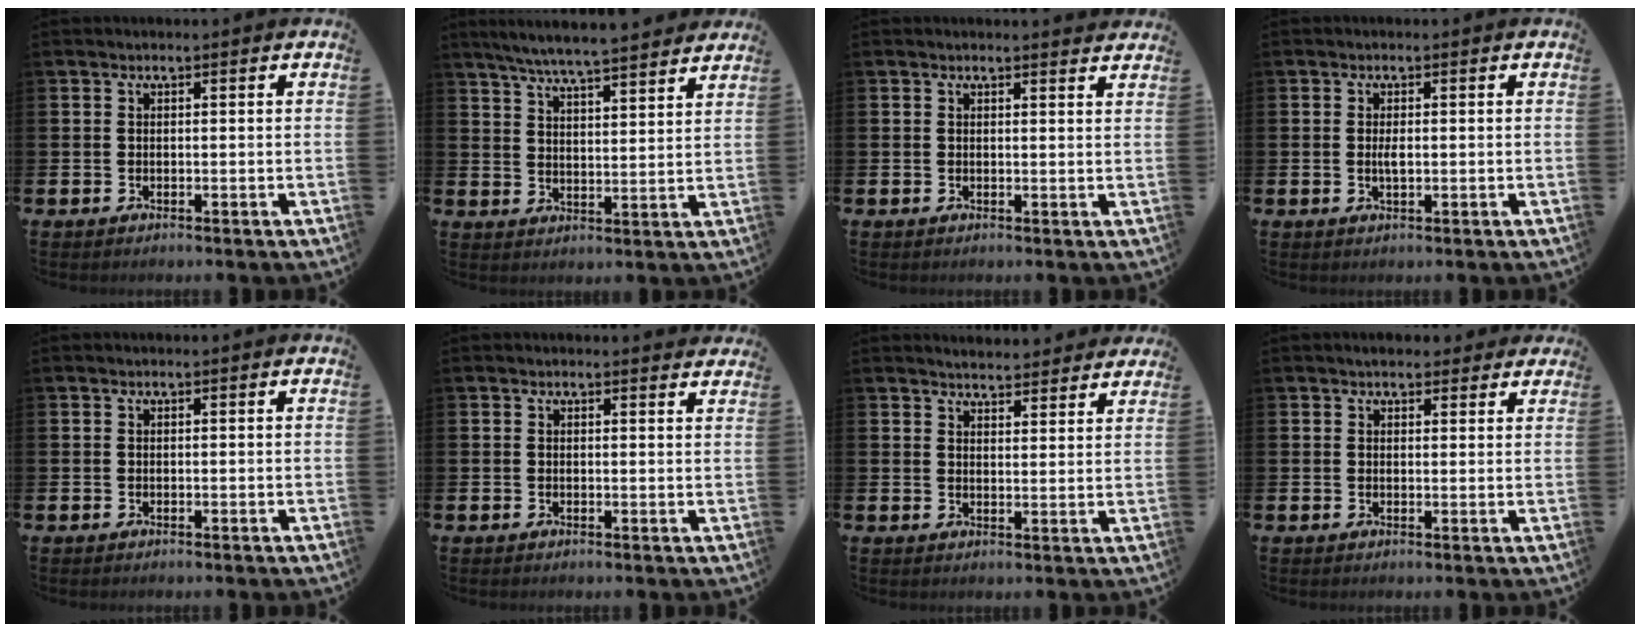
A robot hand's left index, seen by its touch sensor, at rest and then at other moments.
{"total": 6.5, "force": [6.2, -0.1, 1.7], "torque": [-0.056, -0.037, 0.110]}
{"total": 1.3, "force": [1.3, -0.1, 0.0], "torque": [0.008, -0.010, 0.022]}
{"total": 1.6, "force": [0.1, 0.5, 1.5], "torque": [-0.022, -0.001, -0.002]}
{"total": 0.0}
{"total": 0.9, "force": [0.9, 0.1, 0.0], "torque": [0.007, -0.002, 0.016]}
{"total": 3.9, "force": [3.9, 0.6, 0.0], "torque": [-0.009, -0.021, 0.071]}
{"total": 2.7, "force": [2.5, 1.1, 0.2], "torque": [0.000, -0.005, 0.043]}